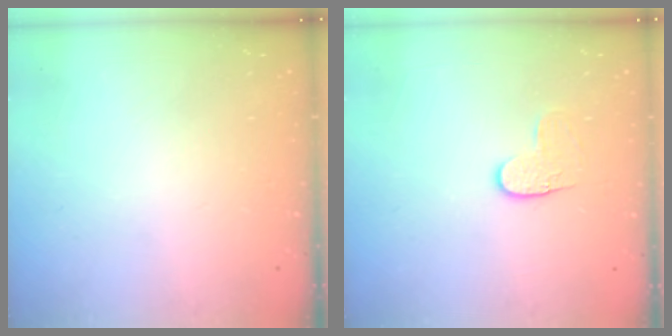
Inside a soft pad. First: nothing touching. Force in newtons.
{"total": 3.8, "press": 3.8, "slide": 0.4}